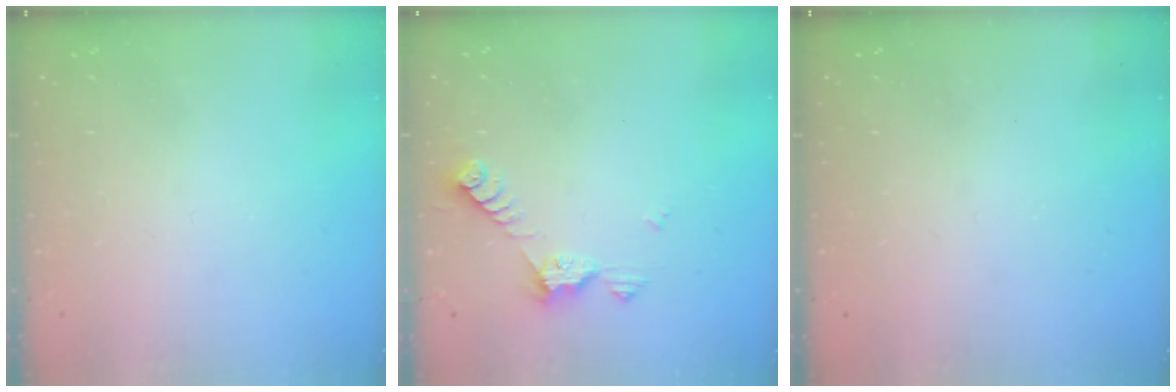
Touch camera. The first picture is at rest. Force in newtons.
{"total": 6.7, "press": 6.7, "slide": 0.4}
{"total": 0.0}